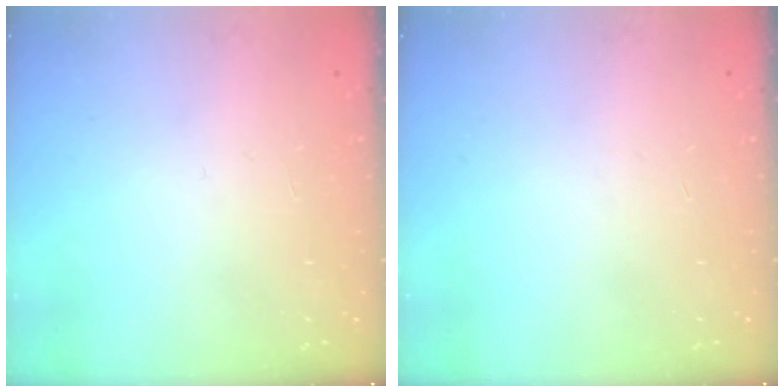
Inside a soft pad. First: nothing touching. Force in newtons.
{"total": 0.0}